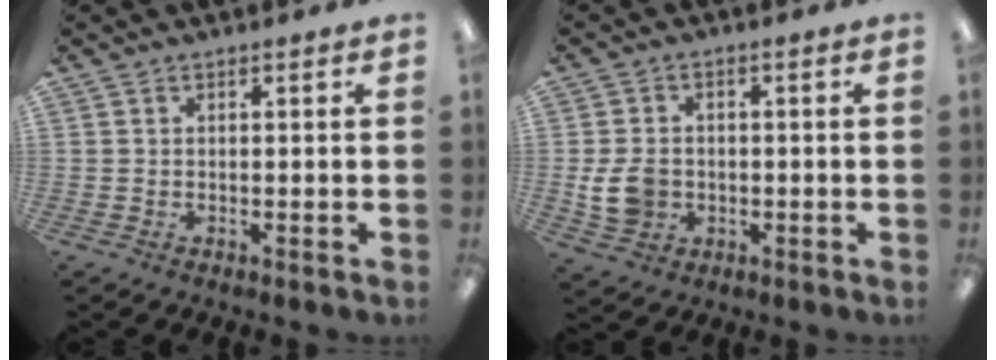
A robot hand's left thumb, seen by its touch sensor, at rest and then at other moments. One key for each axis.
{"total": 7.4, "fx": -1.2, "fy": 6.1, "fz": 4.0, "tx": -0.073, "ty": 0.008, "tz": -0.020}